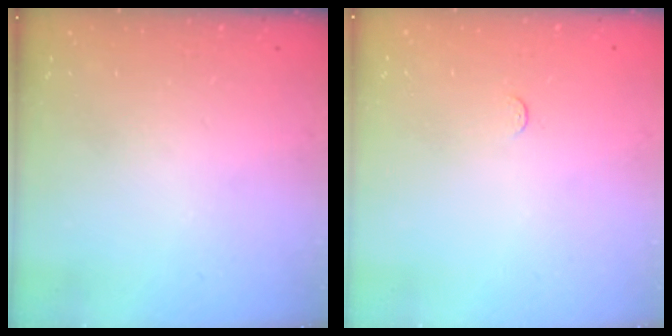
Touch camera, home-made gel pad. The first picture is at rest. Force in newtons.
{"total": 2.7, "press": 2.7, "slide": 0.2}